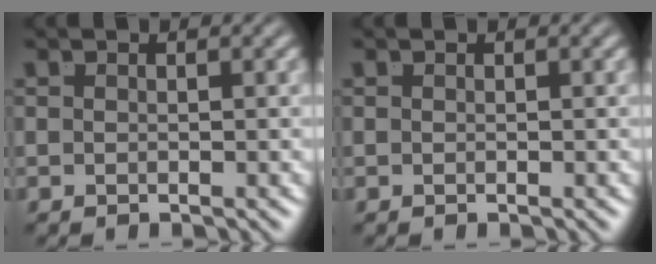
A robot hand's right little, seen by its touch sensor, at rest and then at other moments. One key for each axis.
{"total": 0.0}